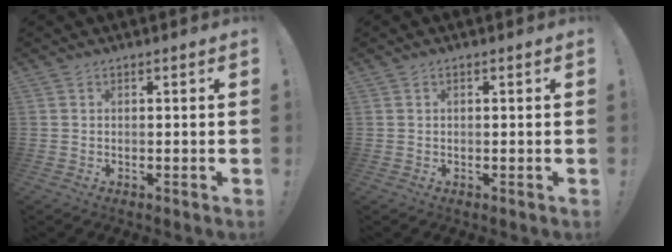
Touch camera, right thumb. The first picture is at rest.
{"total": 0.0}